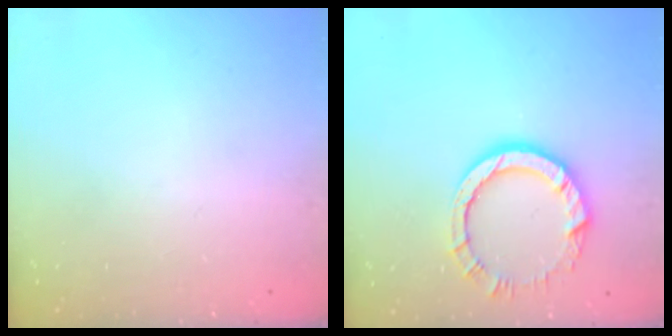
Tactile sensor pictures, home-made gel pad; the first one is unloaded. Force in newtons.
{"total": 9.7, "press": 9.6, "slide": 0.7}